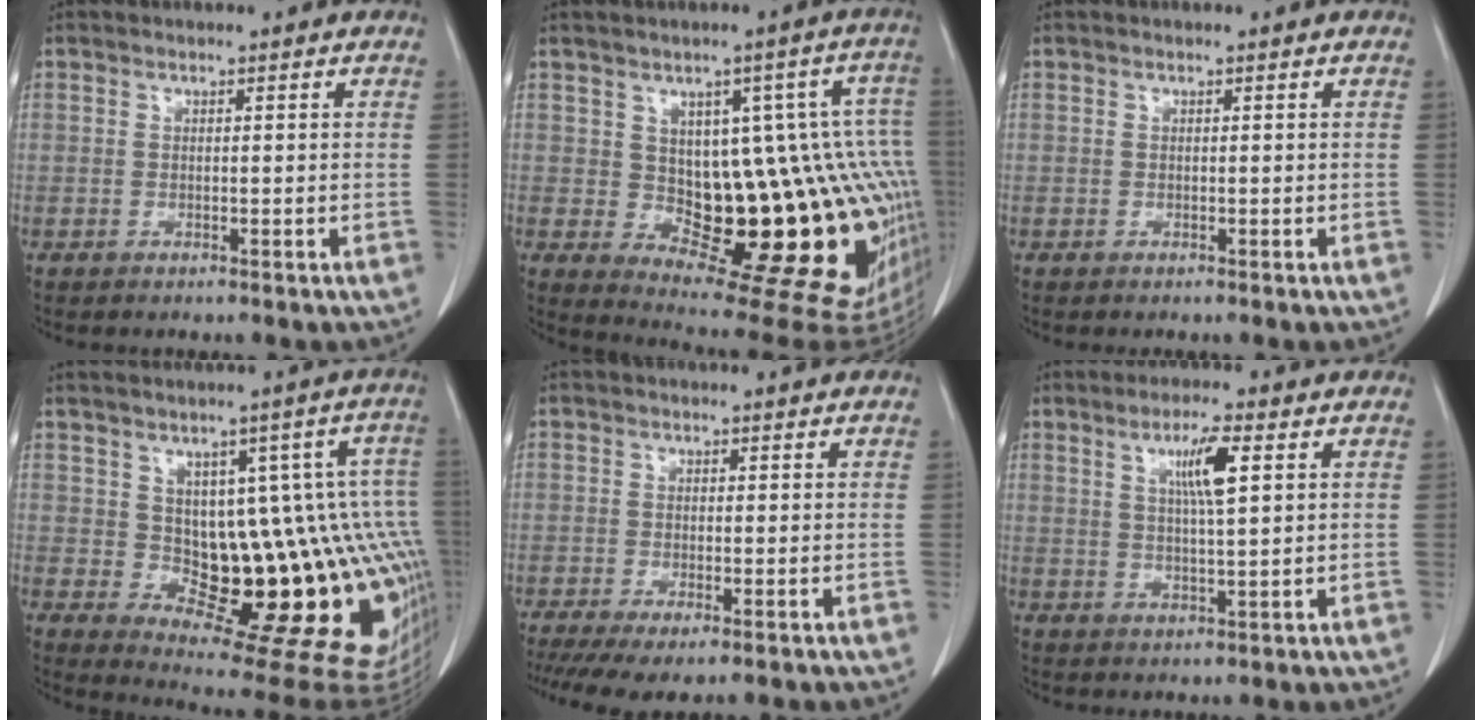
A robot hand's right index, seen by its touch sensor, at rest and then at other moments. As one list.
[{"total": 19.1, "force": [-1.3, 6.4, 18.0], "torque": [-0.140, 0.025, 0.007]}, {"total": 0.0}, {"total": 16.8, "force": [-1.0, 6.7, 15.4], "torque": [-0.119, 0.025, 0.008]}, {"total": 5.5, "force": [-3.6, 1.2, 4.0], "torque": [-0.064, -0.015, -0.062]}, {"total": 6.0, "force": [2.2, 0.3, 5.6], "torque": [-0.098, -0.001, 0.038]}]